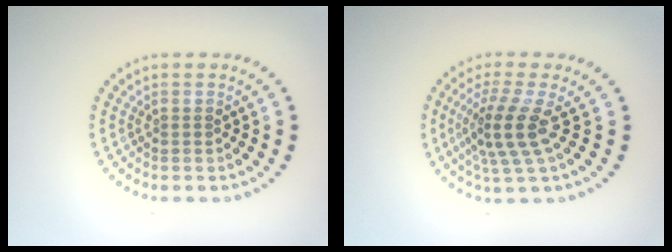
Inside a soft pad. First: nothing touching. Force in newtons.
{"total": 4.0, "press": 2.9, "slide": 2.7}